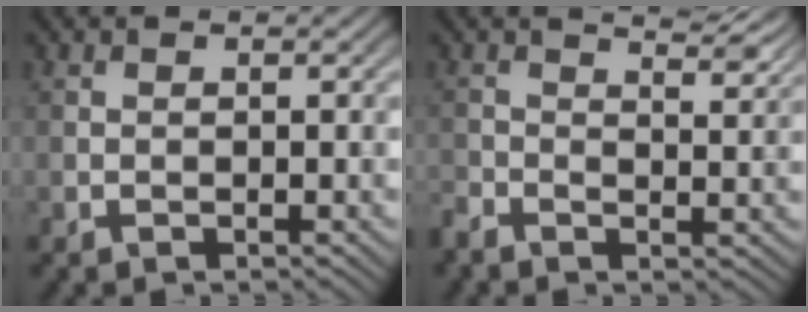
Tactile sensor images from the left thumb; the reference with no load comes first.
{"total": 4.4, "force": [2.4, 1.6, 3.4], "torque": [-0.067, 0.003, 0.031]}